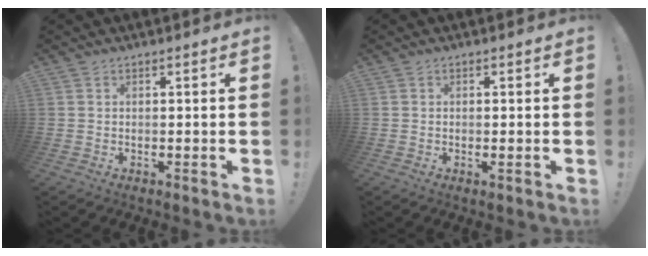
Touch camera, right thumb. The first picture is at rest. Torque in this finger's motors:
{"motor_torque": [-0.19, -0.03, -0.09, 0.21, -0.03]}